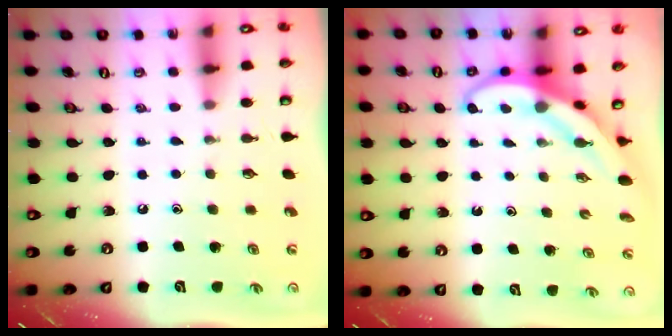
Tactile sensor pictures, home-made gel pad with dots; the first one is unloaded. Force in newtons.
{"total": 4.0, "press": 4.0, "slide": 0.4}